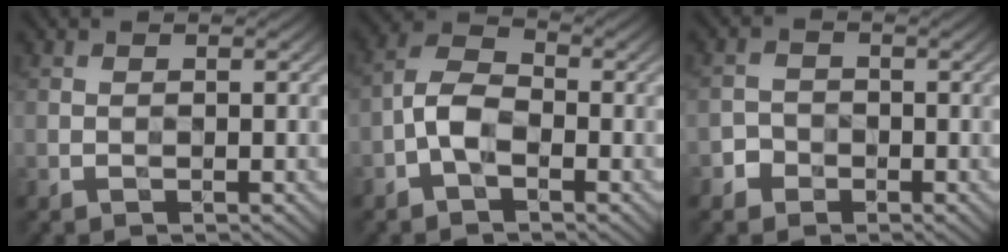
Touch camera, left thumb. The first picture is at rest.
{"total": 4.5, "force": [-1.7, 2.5, 3.3], "torque": [-0.068, 0.011, -0.048]}
{"total": 1.9, "force": [-1.0, 1.5, 0.2], "torque": [0.004, 0.002, -0.028]}